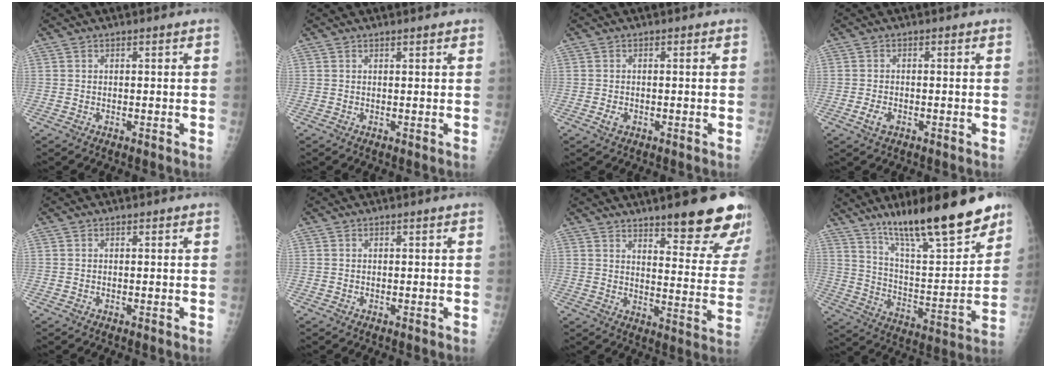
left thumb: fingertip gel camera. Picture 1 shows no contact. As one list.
[{"total": 1.0, "force": [0.8, 0.3, 0.6], "torque": [-0.007, -0.001, 0.010]}, {"total": 1.6, "force": [-0.5, 1.1, 0.9], "torque": [-0.014, 0.000, -0.009]}, {"total": 2.5, "force": [-1.1, 1.5, 1.7], "torque": [-0.031, 0.000, -0.019]}, {"total": 0.0}, {"total": 0.0}, {"total": 19.2, "force": [14.0, 4.2, 12.4], "torque": [-0.125, -0.086, 0.182]}, {"total": 23.1, "force": [16.3, 4.9, 15.5], "torque": [-0.220, -0.081, 0.273]}]